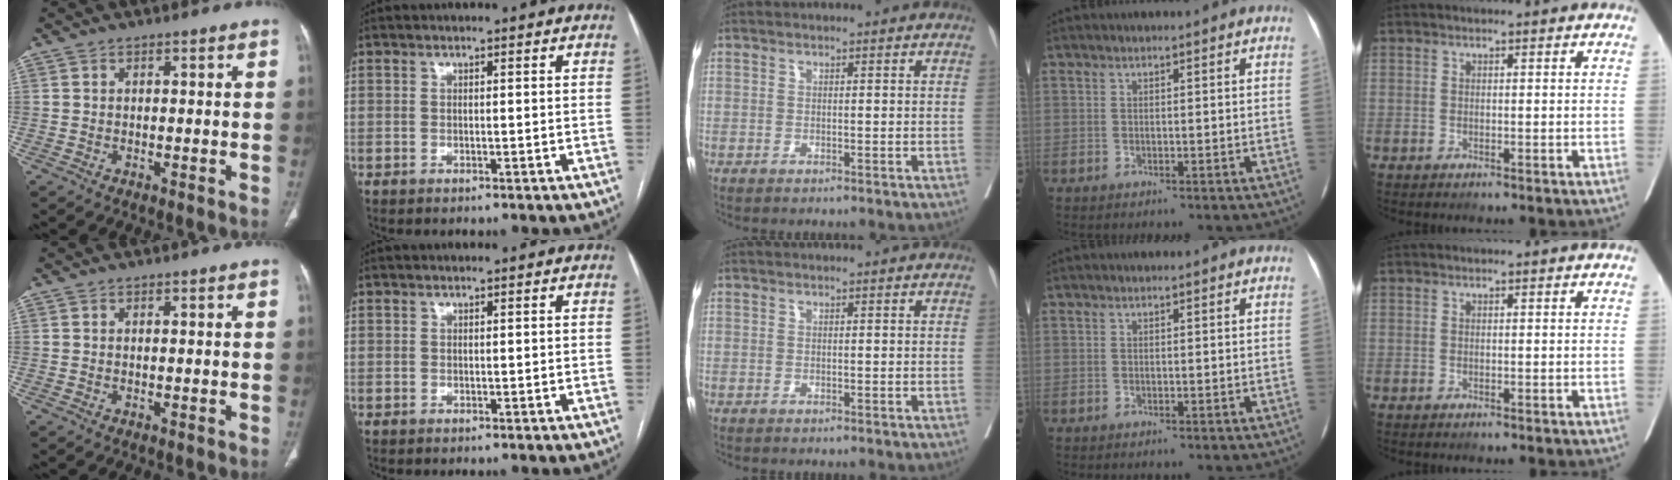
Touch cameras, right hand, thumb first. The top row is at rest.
{}